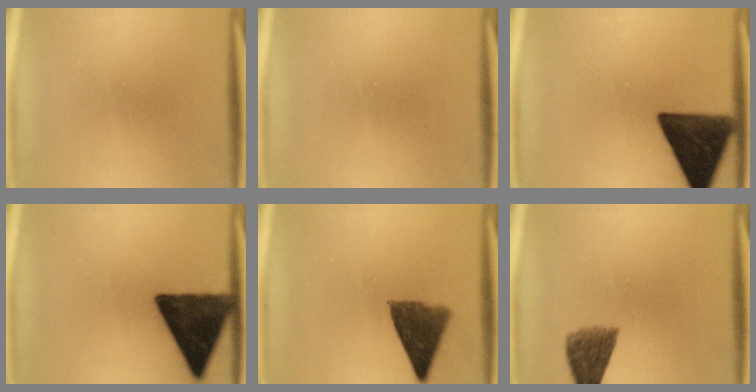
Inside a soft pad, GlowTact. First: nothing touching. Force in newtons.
{"total": 0.0}
{"total": 15.1}
{"total": 12.2}
{"total": 8.6}
{"total": 6.0}